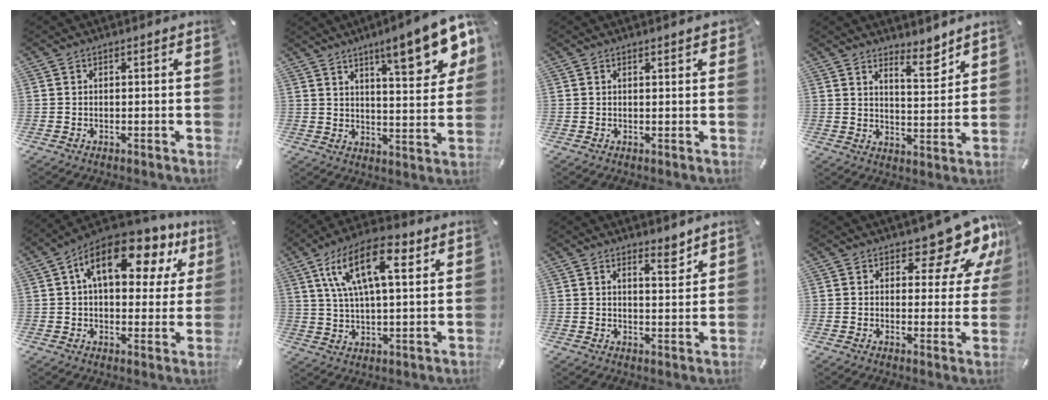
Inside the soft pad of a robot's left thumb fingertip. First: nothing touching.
{"total": 15.4, "force": [9.4, 4.1, 11.5], "torque": [-0.159, -0.054, 0.146]}
{"total": 1.4, "force": [0.9, 0.3, 0.9], "torque": [-0.012, -0.002, 0.015]}
{"total": 7.2, "force": [6.3, 1.9, 2.9], "torque": [-0.027, -0.055, 0.106]}
{"total": 17.3, "force": [7.6, 9.3, 12.5], "torque": [-0.201, -0.020, 0.127]}
{"total": 15.4, "force": [6.5, 6.4, 12.4], "torque": [-0.237, 0.001, 0.109]}
{"total": 4.9, "force": [4.1, 1.5, 2.1], "torque": [-0.011, -0.036, 0.067]}
{"total": 12.4, "force": [8.4, 5.7, 7.2], "torque": [-0.077, -0.070, 0.139]}